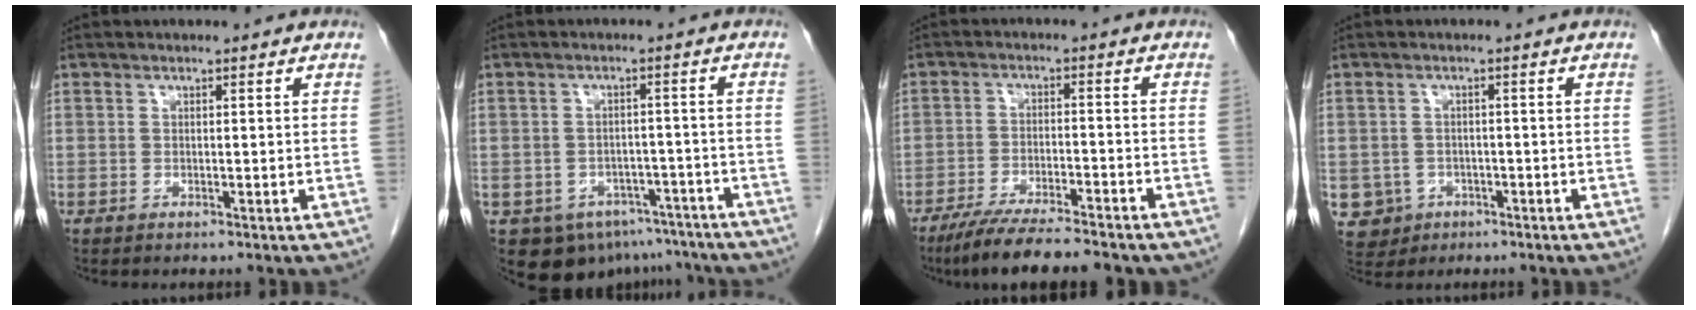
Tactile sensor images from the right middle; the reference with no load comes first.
{"total": 11.4, "force": [-8.0, 7.3, 3.3], "torque": [-0.047, 0.012, -0.094]}
{"total": 13.0, "force": [-10.8, 1.7, 7.0], "torque": [-0.110, -0.024, -0.166]}
{"total": 4.9, "force": [-1.9, 4.5, 0.5], "torque": [-0.014, 0.006, -0.025]}